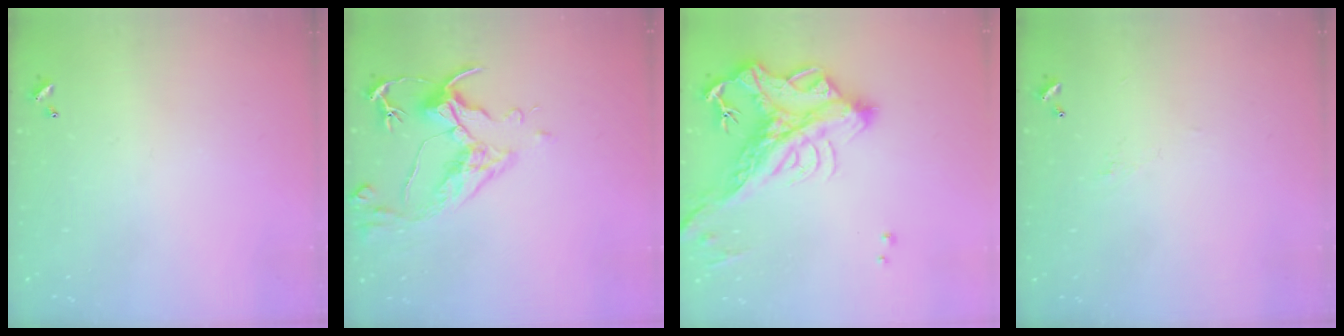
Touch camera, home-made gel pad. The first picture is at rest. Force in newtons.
{"total": 5.0, "press": 4.8, "slide": 1.4}
{"total": 11.6, "press": 11.4, "slide": 2.4}
{"total": 1.6, "press": 1.5, "slide": 0.5}